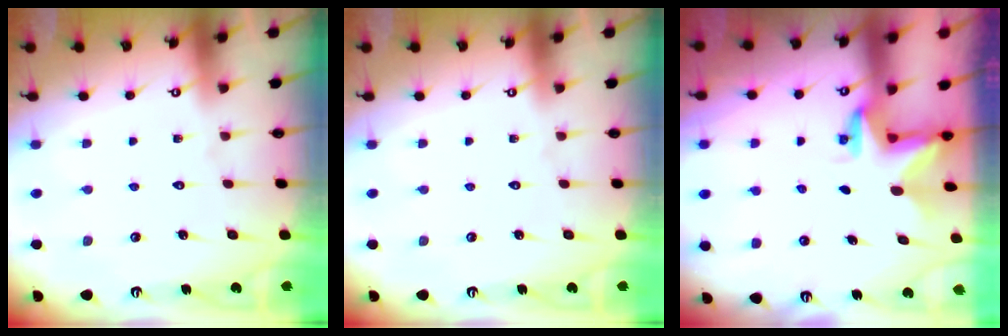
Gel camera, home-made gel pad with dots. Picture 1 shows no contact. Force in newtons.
{"total": 0.0}
{"total": 2.8, "press": 2.8, "slide": 0.2}